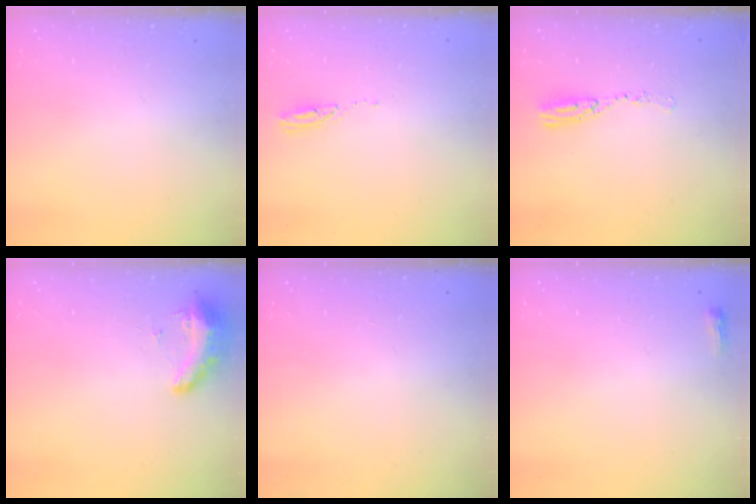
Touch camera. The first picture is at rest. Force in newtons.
{"total": 3.0, "press": 3.0, "slide": 0.2}
{"total": 8.1, "press": 8.1, "slide": 0.6}
{"total": 11.0, "press": 9.7, "slide": 5.3}
{"total": 0.0}
{"total": 2.6, "press": 2.5, "slide": 0.6}